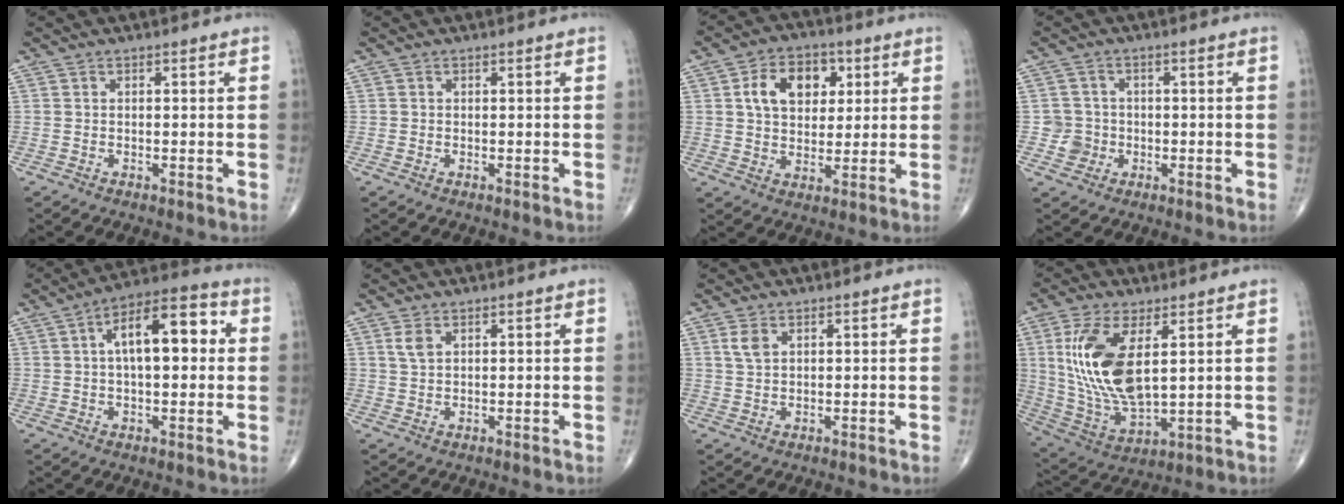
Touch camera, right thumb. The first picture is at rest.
{"total": 0.0}
{"total": 11.1, "force": [3.3, 7.7, 7.3], "torque": [-0.087, 0.000, 0.052]}
{"total": 3.7, "force": [-0.8, 3.6, 0.1], "torque": [0.023, 0.011, -0.017]}
{"total": 13.5, "force": [2.2, 6.1, 11.8], "torque": [-0.171, 0.028, 0.027]}
{"total": 2.3, "force": [1.1, 1.2, 1.5], "torque": [-0.031, 0.002, 0.028]}
{"total": 2.7, "force": [1.2, 1.6, 1.8], "torque": [-0.034, 0.001, 0.028]}
{"total": 17.0, "force": [4.0, 7.7, 14.6], "torque": [-0.298, -0.022, 0.090]}